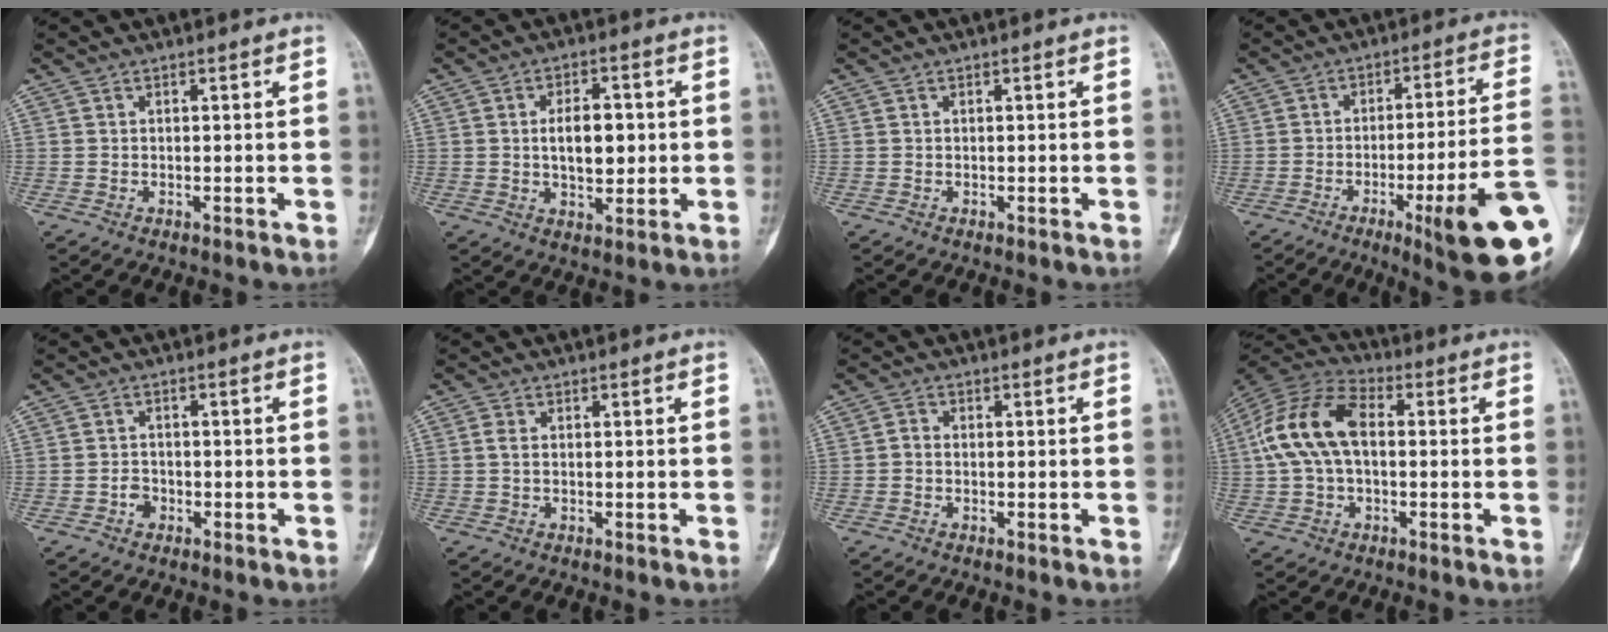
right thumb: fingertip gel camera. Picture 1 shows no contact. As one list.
[{"total": 8.1, "force": [0.6, 4.5, 6.6], "torque": [-0.086, 0.000, 0.012]}, {"total": 0.0}, {"total": 18.9, "force": [-6.7, 2.0, 17.6], "torque": [-0.199, 0.013, -0.091]}, {"total": 2.0, "force": [-1.0, 1.6, 0.8], "torque": [-0.002, 0.009, -0.021]}, {"total": 1.6, "force": [0.1, 1.0, 1.2], "torque": [-0.028, 0.000, 0.002]}, {"total": 1.4, "force": [-0.3, 1.1, 0.8], "torque": [-0.011, 0.003, -0.009]}, {"total": 14.0, "force": [0.9, 8.2, 11.3], "torque": [-0.229, 0.038, 0.007]}]